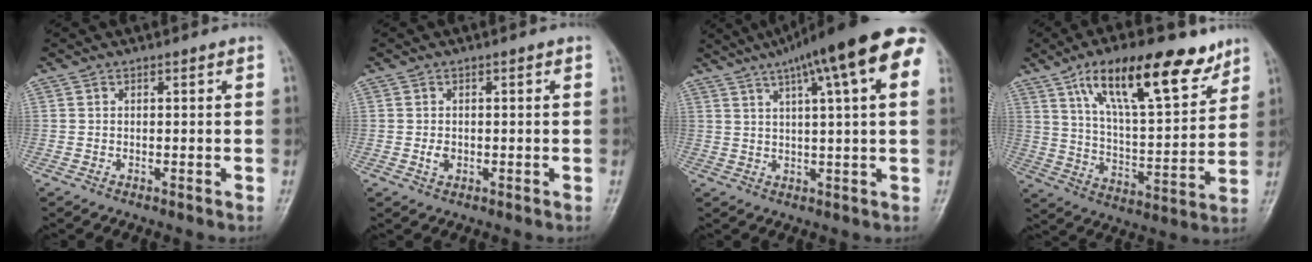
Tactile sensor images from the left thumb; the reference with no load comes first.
{"total": 1.7, "force": [-0.2, 1.3, 1.1], "torque": [-0.015, 0.000, -0.005]}
{"total": 19.2, "force": [9.8, 3.7, 16.1], "torque": [-0.238, 0.019, 0.125]}
{"total": 20.4, "force": [12.2, 7.2, 14.7], "torque": [-0.202, -0.045, 0.210]}